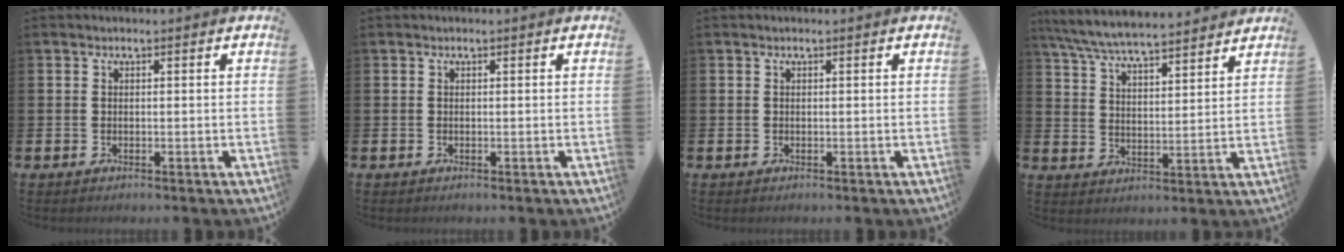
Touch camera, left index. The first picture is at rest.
{"total": 0.0}
{"total": 0.0}
{"total": 7.0, "force": [6.7, 0.4, 1.8], "torque": [-0.064, -0.039, 0.120]}